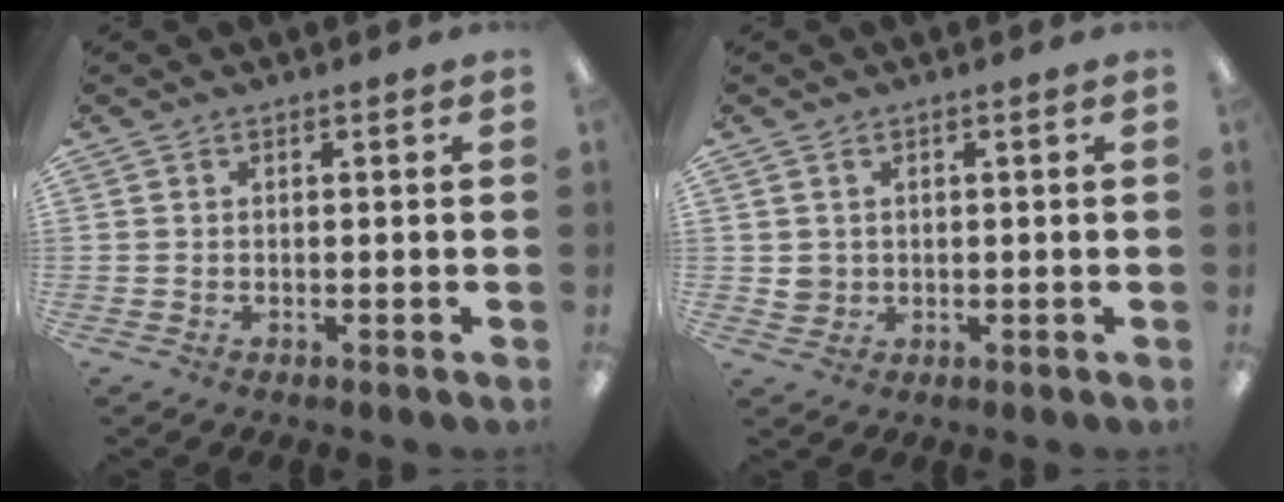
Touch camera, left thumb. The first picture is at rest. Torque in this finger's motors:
{"motor_torque": [-0.05, 0.16, 0.07, 0.12, -0.01]}